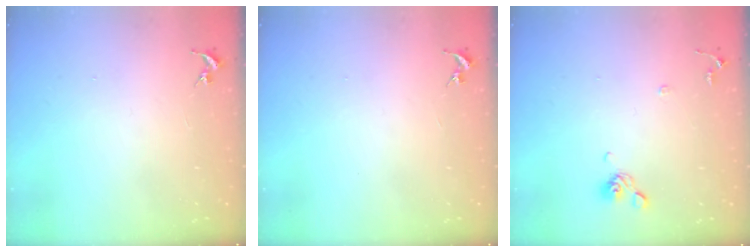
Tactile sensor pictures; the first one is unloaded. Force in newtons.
{"total": 0.0}
{"total": 7.6, "press": 7.3, "slide": 2.1}